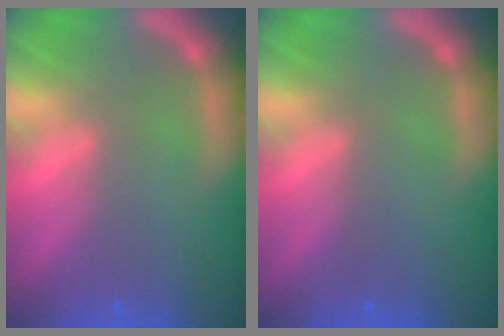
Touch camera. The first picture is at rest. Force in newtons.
{"total": 0.0}